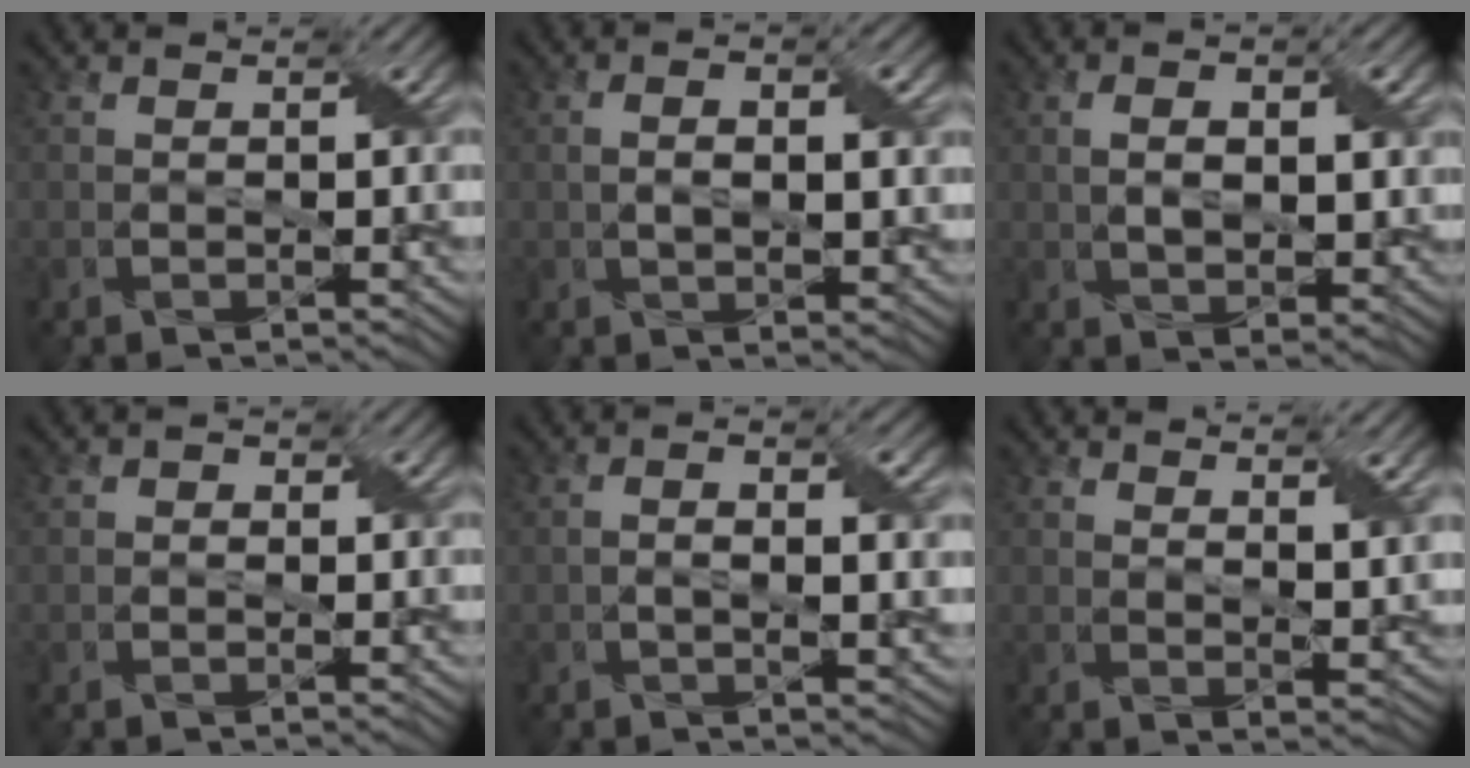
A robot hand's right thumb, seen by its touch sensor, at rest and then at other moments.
{"total": 5.0, "force": [0.7, 2.5, 4.3], "torque": [-0.067, 0.000, 0.014]}
{"total": 6.3, "force": [1.1, 3.3, 5.2], "torque": [-0.076, -0.004, 0.023]}
{"total": 0.9, "force": [-0.1, 0.9, 0.3], "torque": [-0.004, -0.004, -0.007]}
{"total": 4.2, "force": [0.2, 1.5, 3.9], "torque": [-0.073, 0.002, 0.003]}
{"total": 3.9, "force": [2.7, 0.7, 2.7], "torque": [-0.057, -0.002, 0.050]}